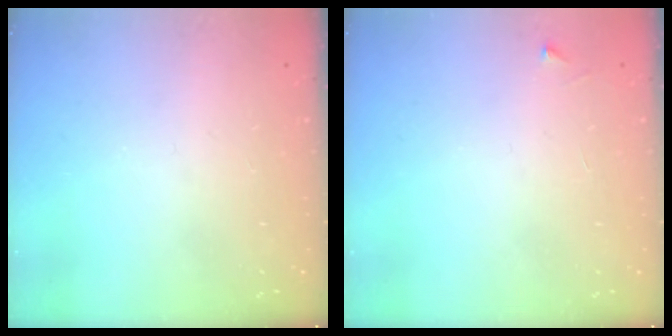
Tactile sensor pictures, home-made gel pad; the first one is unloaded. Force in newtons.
{"total": 2.5, "press": 2.5, "slide": 0.3}